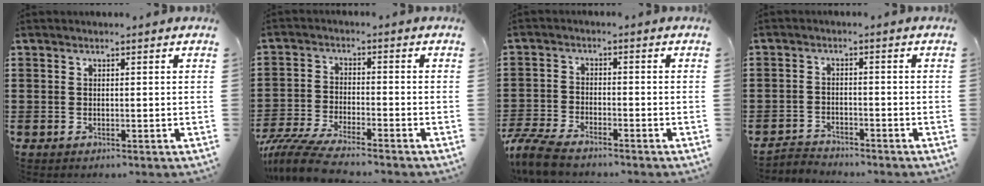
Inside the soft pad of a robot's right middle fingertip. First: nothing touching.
{"total": 6.4, "force": [-5.7, 0.4, 2.7], "torque": [-0.075, -0.014, -0.116]}
{"total": 5.4, "force": [-4.9, 0.9, 2.2], "torque": [-0.066, -0.007, -0.102]}
{"total": 2.6, "force": [-2.5, 0.5, -0.2], "torque": [-0.004, 0.001, -0.057]}